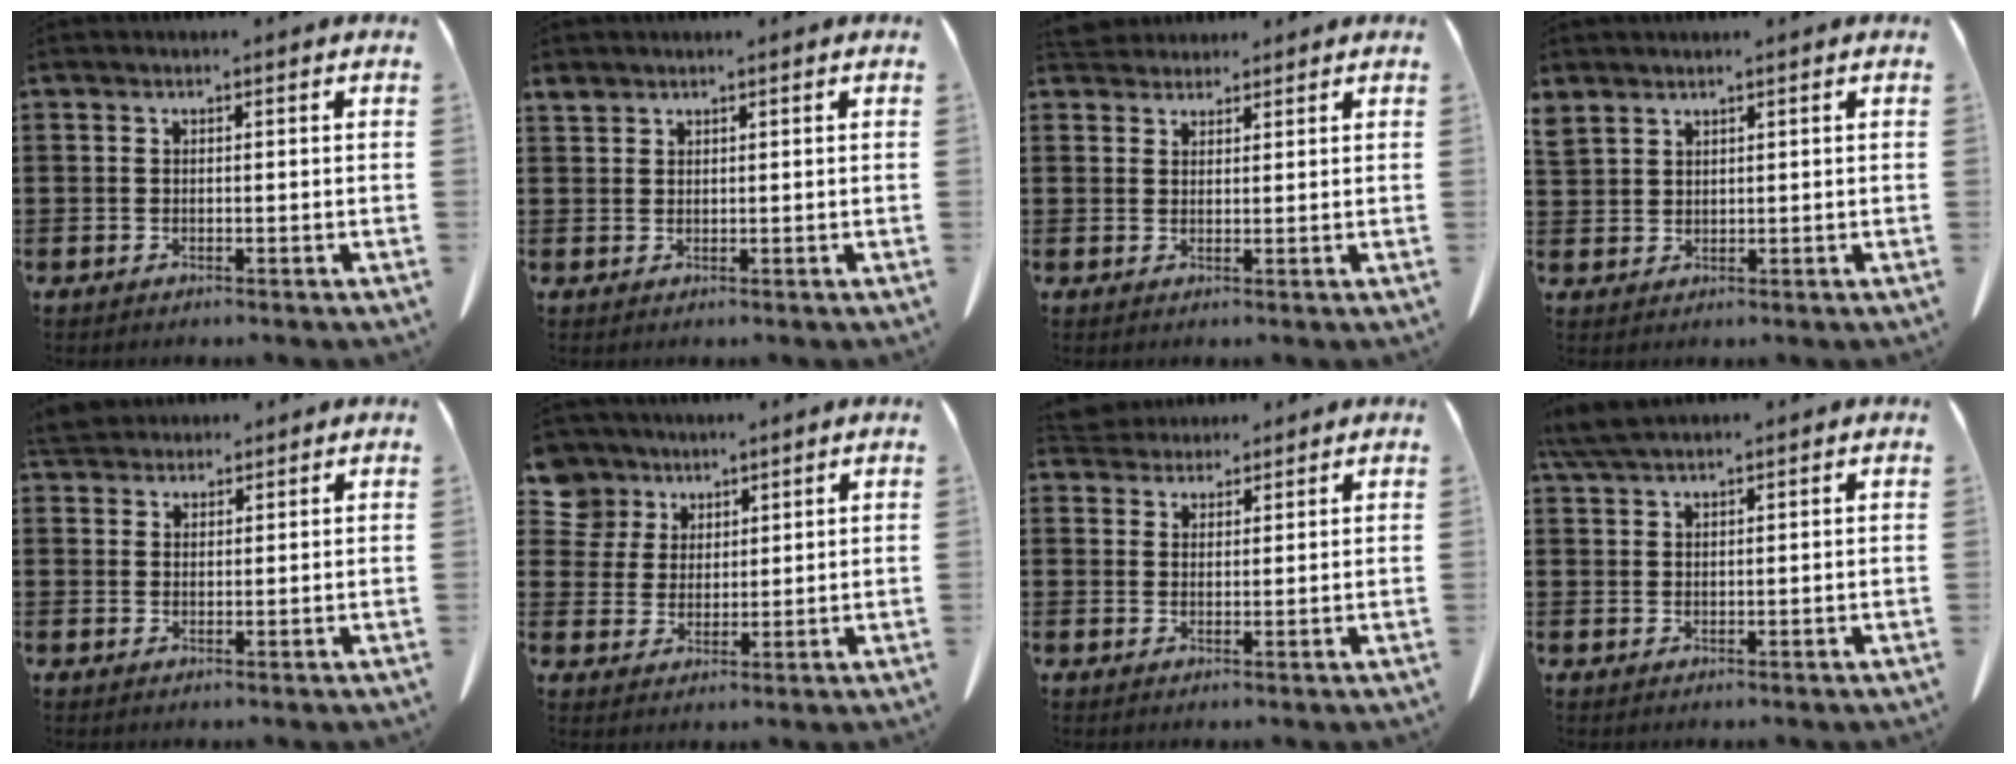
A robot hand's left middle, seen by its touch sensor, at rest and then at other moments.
{"total": 1.4, "force": [1.2, 0.4, 0.4], "torque": [-0.011, 0.001, 0.024]}
{"total": 3.0, "force": [2.9, 0.9, 0.4], "torque": [-0.016, -0.003, 0.056]}
{"total": 1.9, "force": [1.8, 0.6, 0.1], "torque": [-0.008, -0.001, 0.037]}
{"total": 3.6, "force": [3.3, 1.1, 0.8], "torque": [-0.026, -0.002, 0.064]}
{"total": 5.7, "force": [4.0, 4.1, 0.3], "torque": [-0.032, -0.010, 0.073]}
{"total": 3.2, "force": [3.0, 0.9, -0.1], "torque": [-0.010, -0.004, 0.058]}
{"total": 3.8, "force": [3.2, 0.6, 2.0], "torque": [-0.048, -0.001, 0.061]}